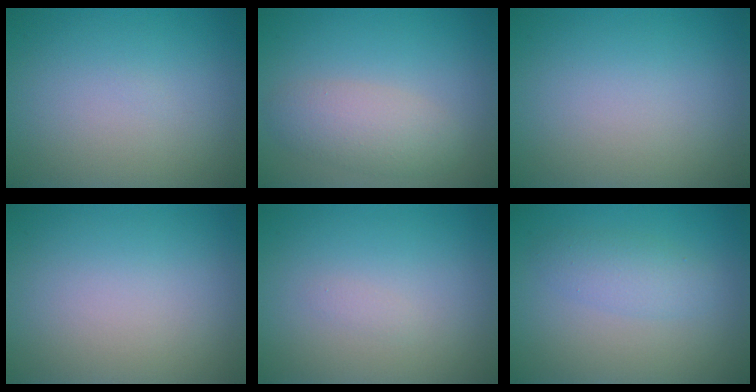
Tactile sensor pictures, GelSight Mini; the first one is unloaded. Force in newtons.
{"total": 3.2, "press": 3.2, "slide": 0.2}
{"total": 0.0}
{"total": 0.0}
{"total": 0.5, "press": 0.5, "slide": 0.0}
{"total": 2.3, "press": 2.3, "slide": 0.1}